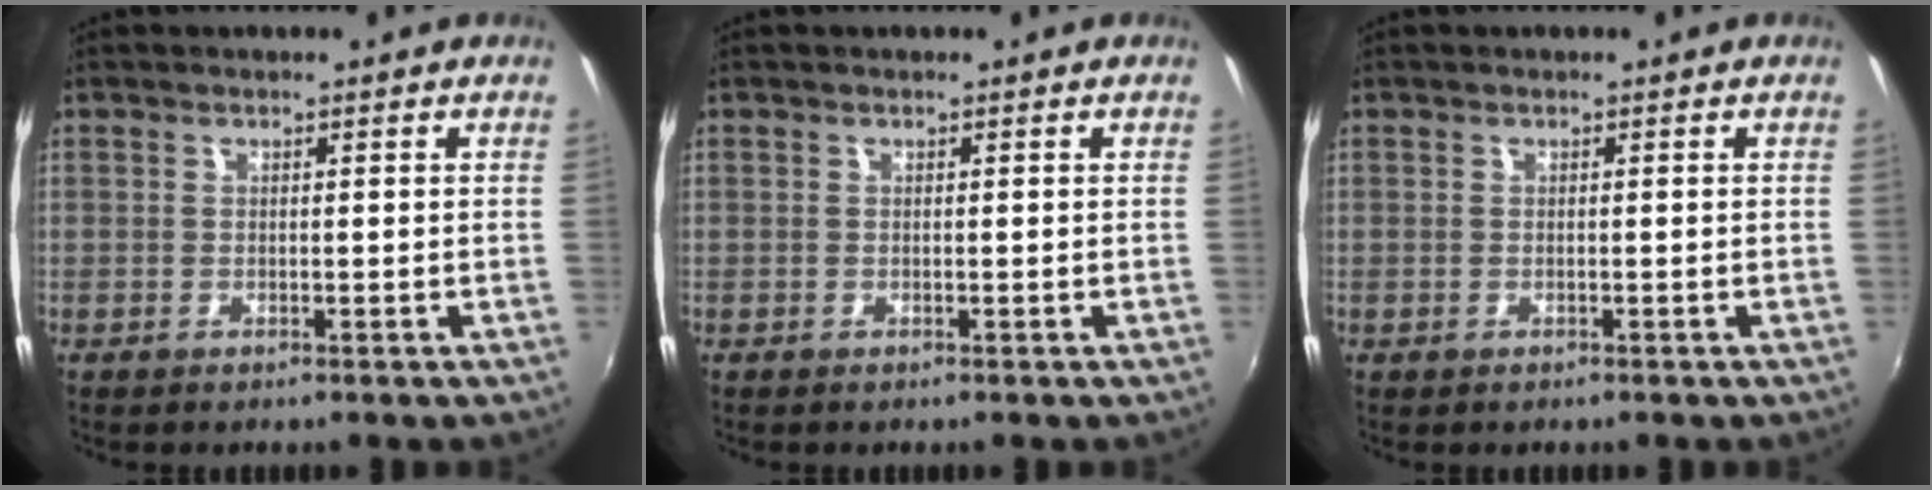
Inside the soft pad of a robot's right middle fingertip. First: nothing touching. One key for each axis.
{"total": 0.0}
{"total": 0.0}